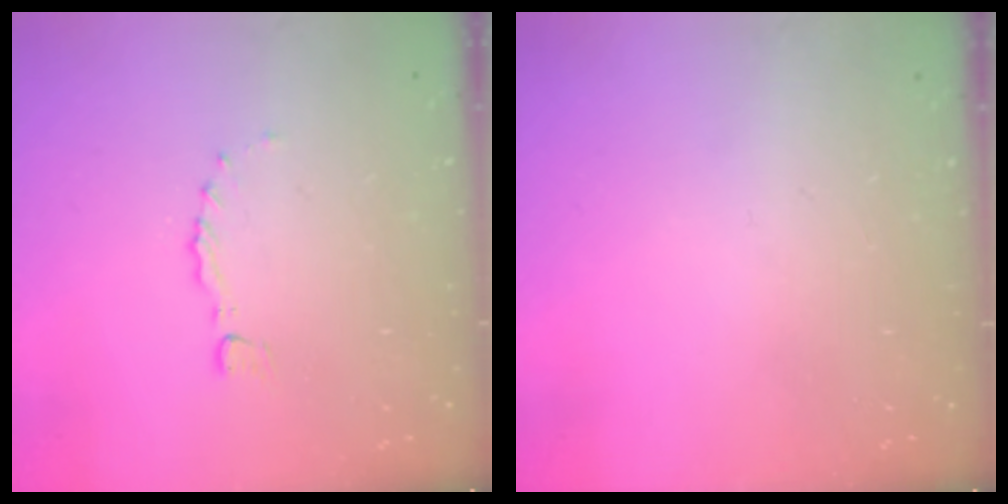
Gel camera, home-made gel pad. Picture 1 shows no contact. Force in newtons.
{"total": 0.0}